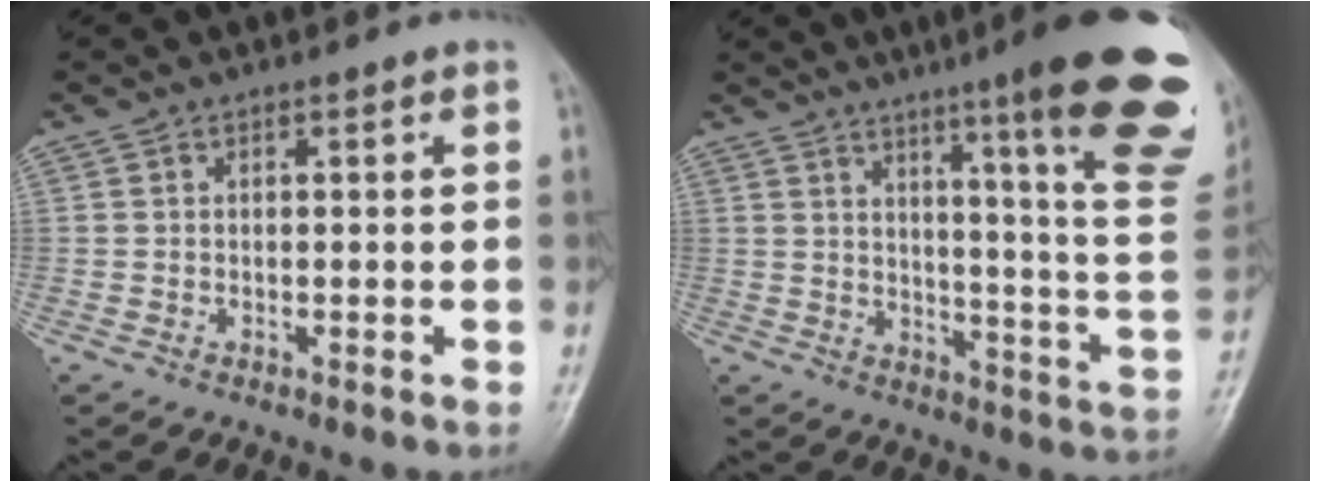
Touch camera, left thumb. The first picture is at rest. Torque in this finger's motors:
{"motor_torque": [2.92, 1.40, 1.71, -1.06, 0.49]}